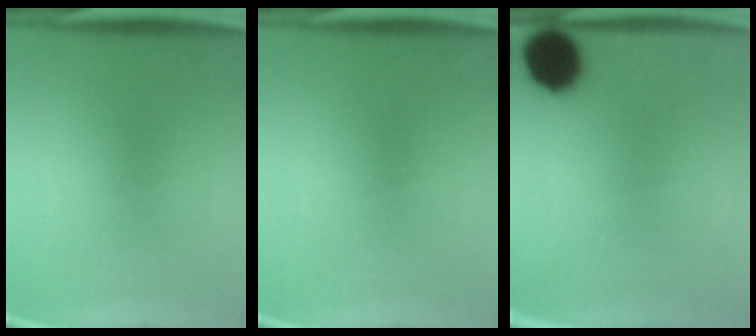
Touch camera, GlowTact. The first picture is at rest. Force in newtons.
{"total": 0.0}
{"total": 9.7}